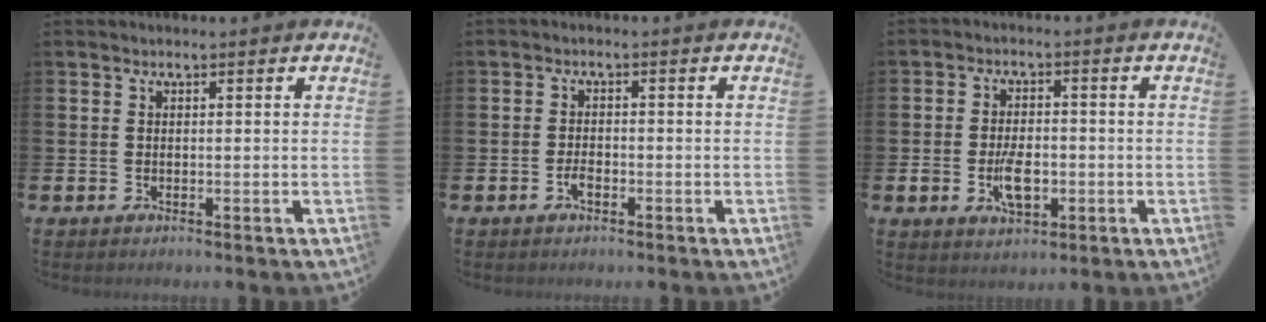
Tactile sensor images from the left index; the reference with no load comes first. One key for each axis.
{"total": 1.7, "fx": -0.9, "fy": 0.8, "fz": 1.2, "tx": -0.027, "ty": 0.003, "tz": -0.016}
{"total": 5.3, "fx": -1.3, "fy": 2.9, "fz": 4.2, "tx": -0.066, "ty": 0.000, "tz": -0.026}